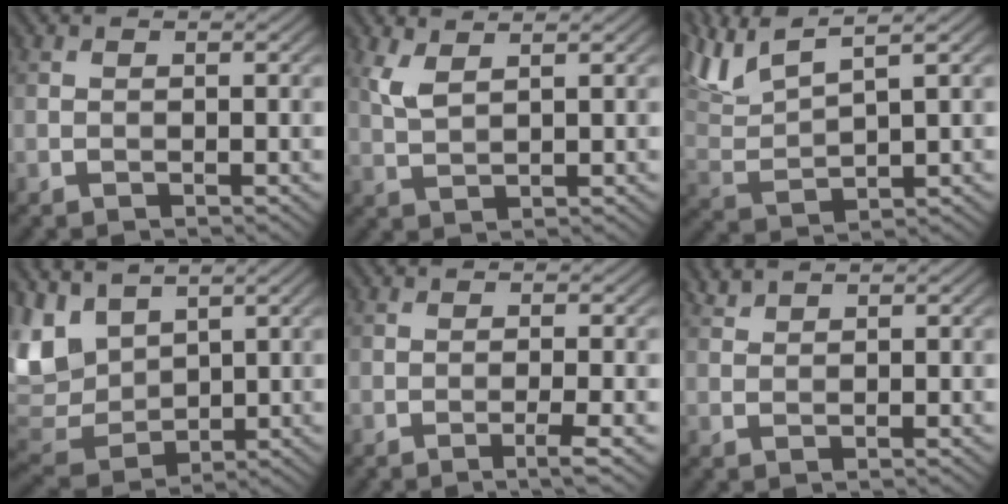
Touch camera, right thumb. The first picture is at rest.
{"total": 2.9, "force": [1.8, 0.9, 2.1], "torque": [-0.061, 0.002, 0.043]}
{"total": 9.2, "force": [6.2, 2.3, 6.4], "torque": [-0.153, 0.025, 0.122]}
{"total": 9.7, "force": [4.6, 6.3, 5.7], "torque": [-0.179, 0.002, 0.097]}
{"total": 2.2, "force": [-1.0, -0.1, 1.9], "torque": [-0.032, 0.007, -0.026]}
{"total": 1.4, "force": [1.4, 0.1, 0.3], "torque": [-0.012, 0.006, 0.032]}